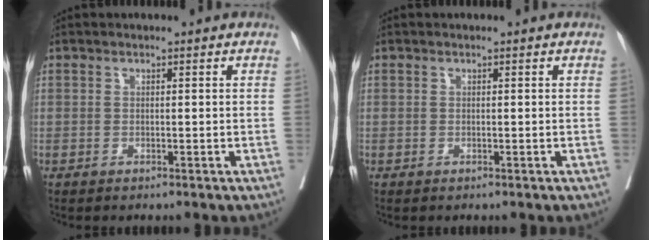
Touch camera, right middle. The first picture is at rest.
{"total": 0.0}